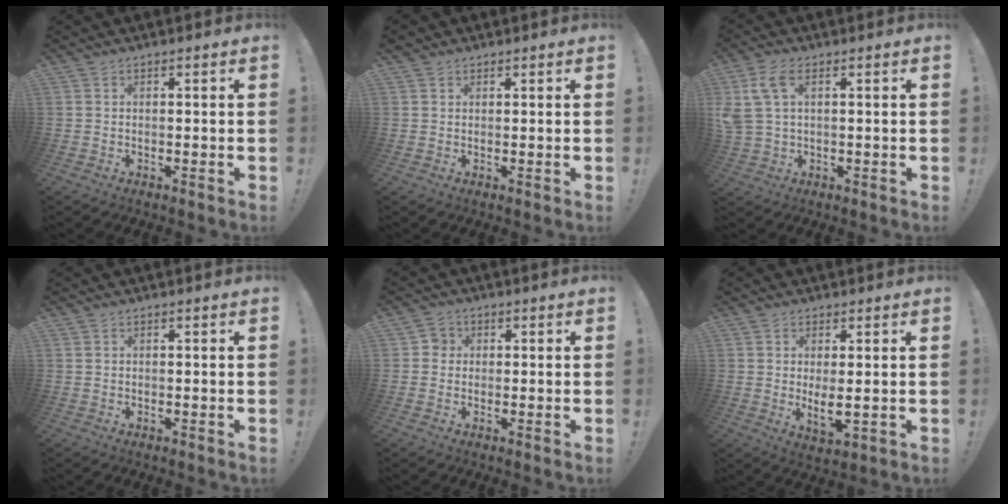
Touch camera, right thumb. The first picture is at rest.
{"total": 1.3, "force": [1.0, 0.8, 0.2], "torque": [0.005, -0.003, 0.018]}
{"total": 9.2, "force": [2.7, 5.3, 7.1], "torque": [-0.150, -0.006, 0.054]}
{"total": 0.0}
{"total": 3.2, "force": [0.0, 3.0, 1.0], "torque": [-0.013, 0.009, 0.000]}
{"total": 5.2, "force": [1.1, 1.8, 4.8], "torque": [-0.060, -0.026, 0.021]}